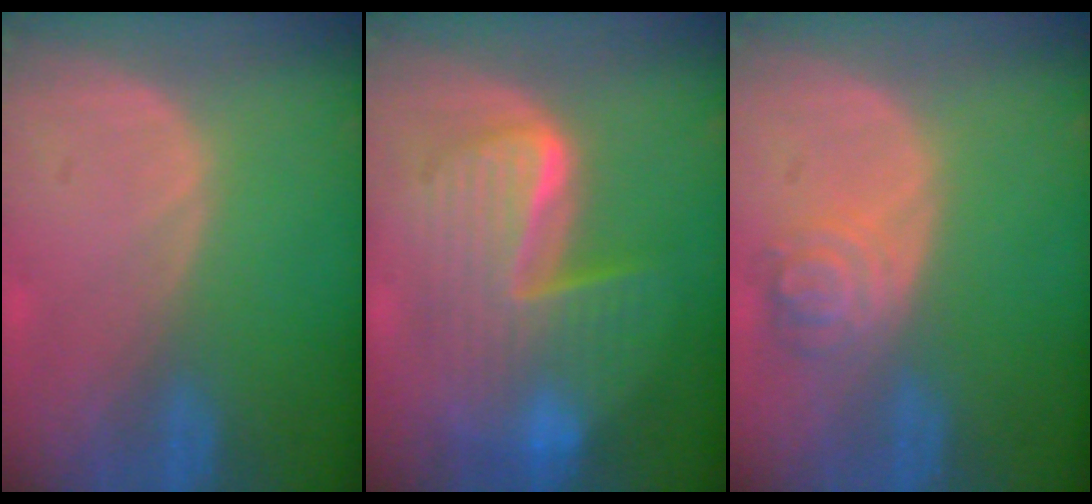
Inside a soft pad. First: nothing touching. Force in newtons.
{"total": 10.4, "press": 10.4, "slide": 1.0}
{"total": 4.5, "press": 4.2, "slide": 1.7}